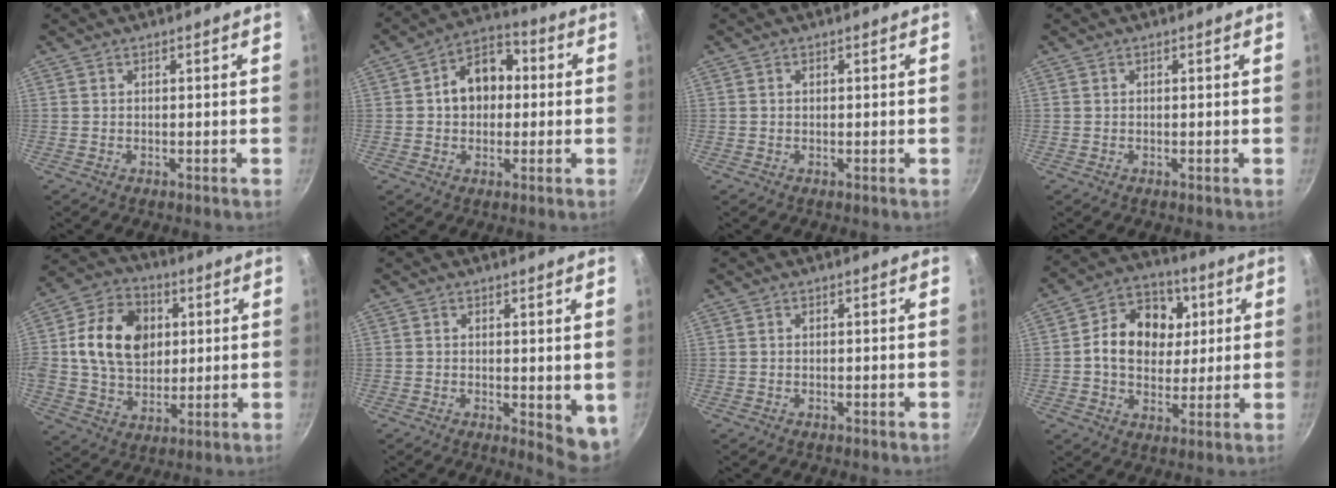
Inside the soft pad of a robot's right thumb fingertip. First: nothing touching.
{"total": 11.0, "force": [0.8, 8.3, 7.1], "torque": [-0.065, 0.027, -0.003]}
{"total": 0.6, "force": [0.1, 0.5, 0.3], "torque": [-0.004, 0.004, 0.002]}
{"total": 0.0}
{"total": 16.6, "force": [2.8, 12.6, 10.4], "torque": [-0.156, 0.008, 0.042]}
{"total": 5.5, "force": [0.3, 2.6, 4.8], "torque": [-0.054, -0.007, 0.008]}
{"total": 0.0}
{"total": 14.2, "force": [2.6, 11.2, 8.3], "torque": [-0.102, 0.008, 0.029]}